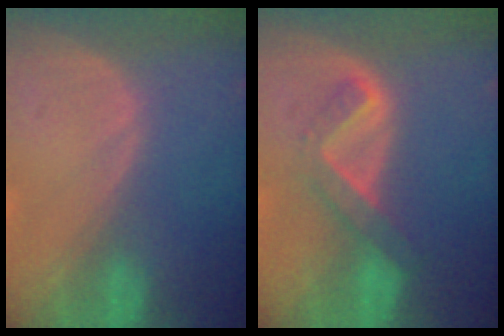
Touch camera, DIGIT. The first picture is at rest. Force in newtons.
{"total": 5.2, "press": 4.6, "slide": 2.6}